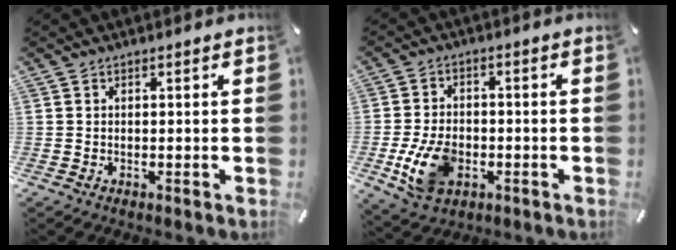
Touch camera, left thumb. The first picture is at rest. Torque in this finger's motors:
{"motor_torque": [0.84, 2.58, 0.56, 0.35, 0.30]}